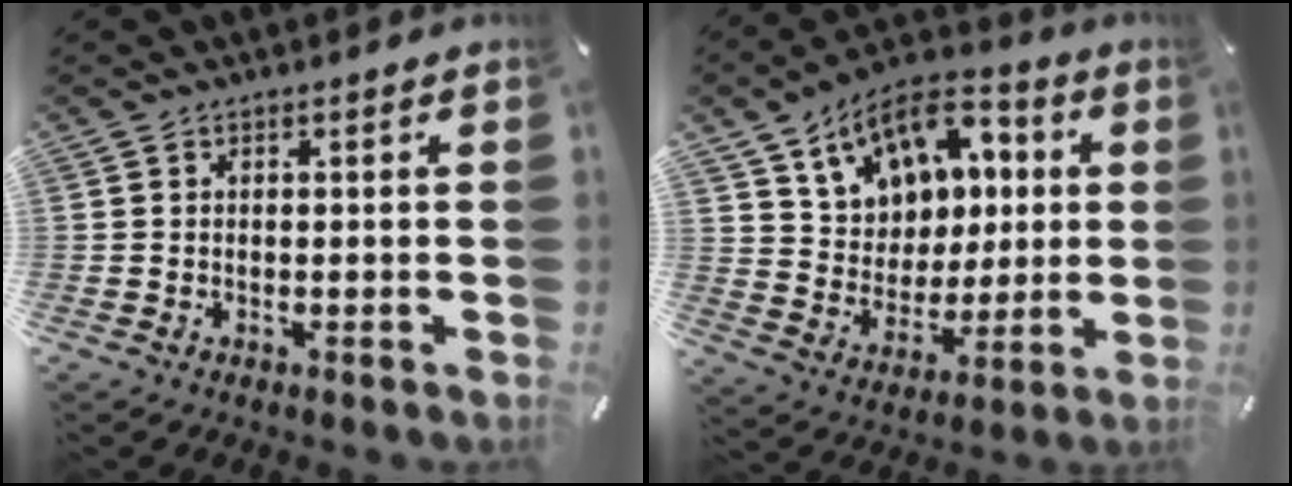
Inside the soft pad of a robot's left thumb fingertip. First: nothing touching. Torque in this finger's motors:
{"motor_torque": [1.82, 2.17, 1.41, -1.36, 0.47]}